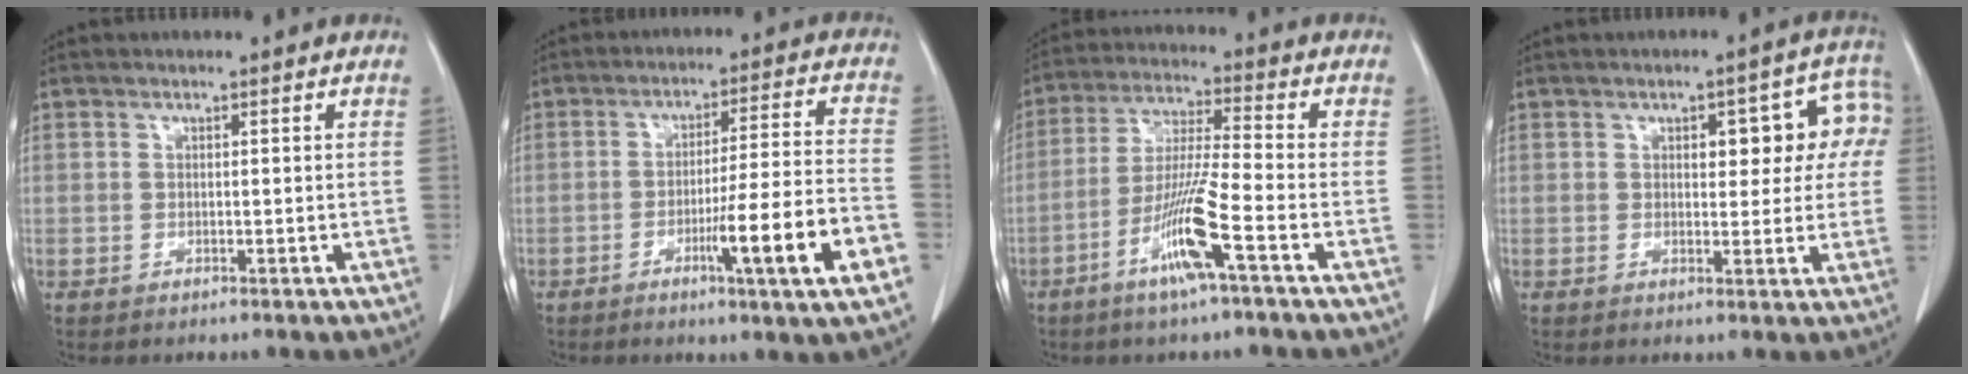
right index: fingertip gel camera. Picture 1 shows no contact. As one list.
[{"total": 13.1, "force": [-5.2, -0.7, 12.0], "torque": [-0.184, -0.010, -0.080]}, {"total": 10.3, "force": [-4.9, -0.5, 9.1], "torque": [-0.179, -0.010, -0.098]}, {"total": 8.3, "force": [2.1, 3.9, 7.0], "torque": [-0.066, 0.035, 0.023]}]